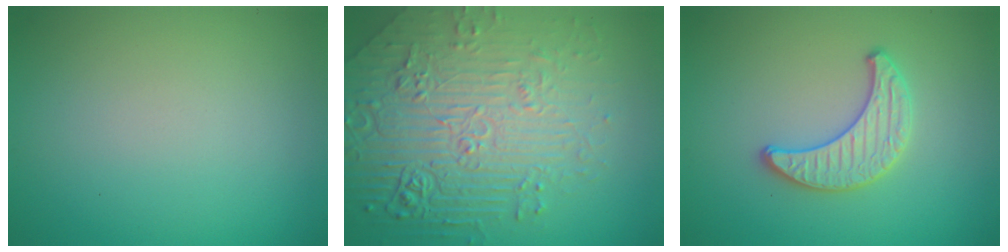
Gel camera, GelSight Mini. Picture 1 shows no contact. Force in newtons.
{"total": 8.9, "press": 6.2, "slide": 6.4}
{"total": 2.4, "press": 2.4, "slide": 0.1}